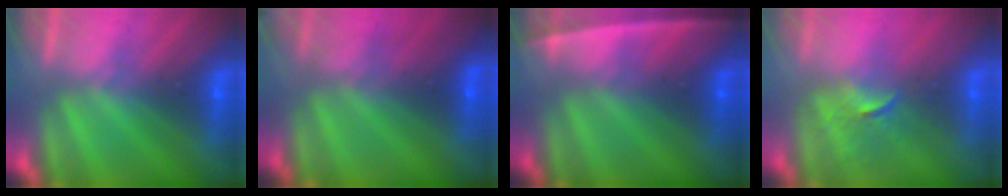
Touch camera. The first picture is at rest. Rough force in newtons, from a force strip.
{"total": 2.7}
{"total": 2.6}
{"total": 2.5}